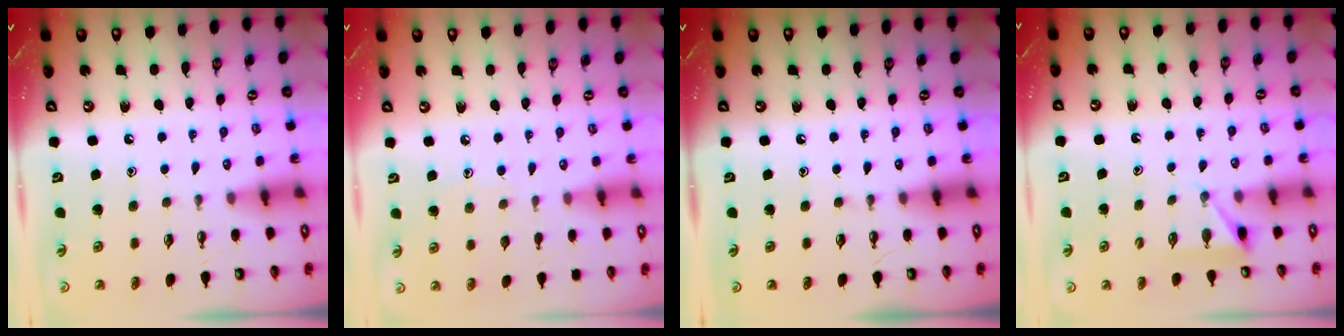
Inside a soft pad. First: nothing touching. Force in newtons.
{"total": 3.7, "press": 3.7, "slide": 0.4}
{"total": 0.0}
{"total": 3.0, "press": 2.9, "slide": 0.4}